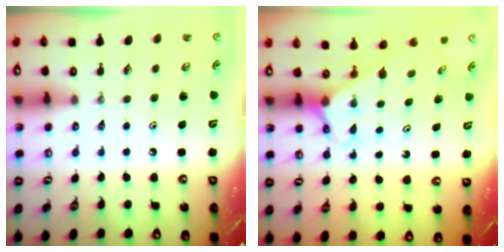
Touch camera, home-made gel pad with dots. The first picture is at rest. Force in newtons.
{"total": 2.5, "press": 2.5, "slide": 0.2}